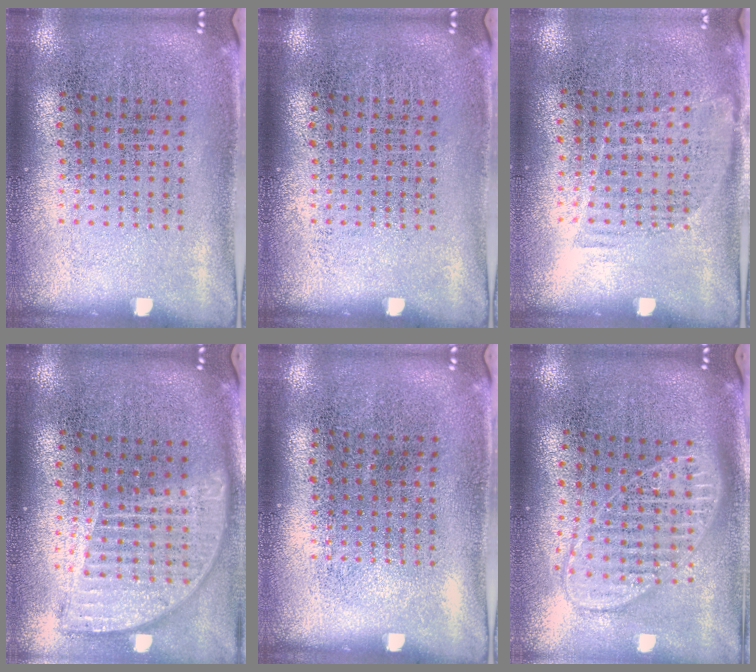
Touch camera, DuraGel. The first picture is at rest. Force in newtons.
{"total": 0.0}
{"total": 1.1, "press": 0.8, "slide": 0.6}
{"total": 1.9, "press": 1.5, "slide": 1.2}
{"total": 0.0}
{"total": 1.9, "press": 1.6, "slide": 1.1}